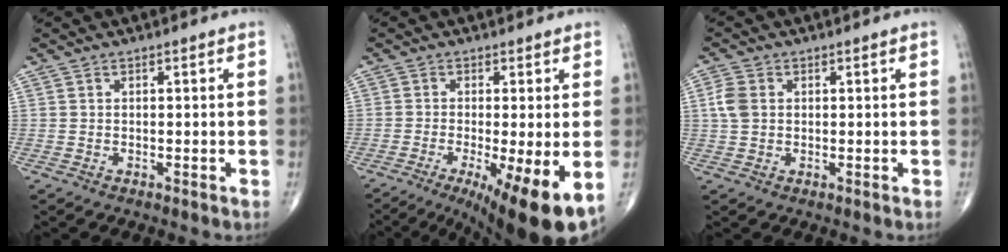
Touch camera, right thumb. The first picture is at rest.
{"total": 13.2, "force": [-5.0, 2.5, 11.9], "torque": [-0.157, -0.021, -0.071]}
{"total": 3.9, "force": [0.6, 2.9, 2.5], "torque": [-0.059, 0.006, 0.010]}